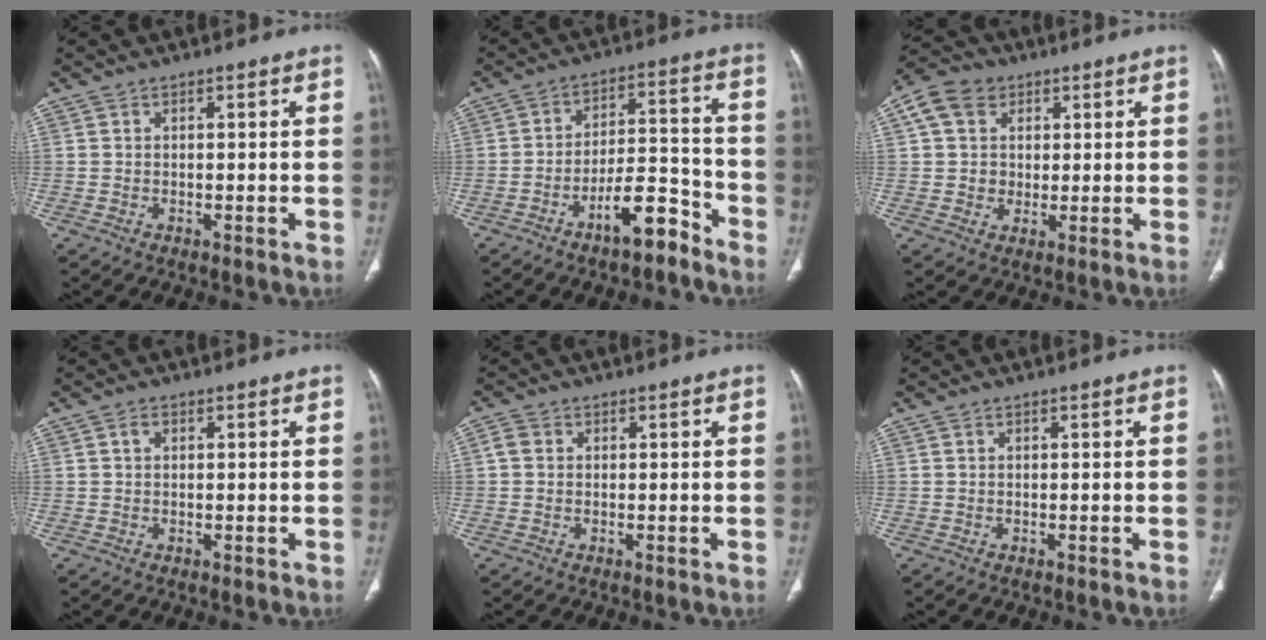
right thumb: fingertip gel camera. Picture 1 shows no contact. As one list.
[{"total": 12.0, "force": [-8.1, 3.8, 7.9], "torque": [-0.127, 0.080, -0.138]}, {"total": 9.1, "force": [3.1, 7.6, 4.0], "torque": [-0.058, 0.003, 0.052]}, {"total": 1.2, "force": [0.4, 0.8, 0.8], "torque": [-0.012, 0.005, 0.007]}, {"total": 1.9, "force": [0.2, 1.6, 0.9], "torque": [-0.013, 0.005, 0.001]}, {"total": 0.0}]